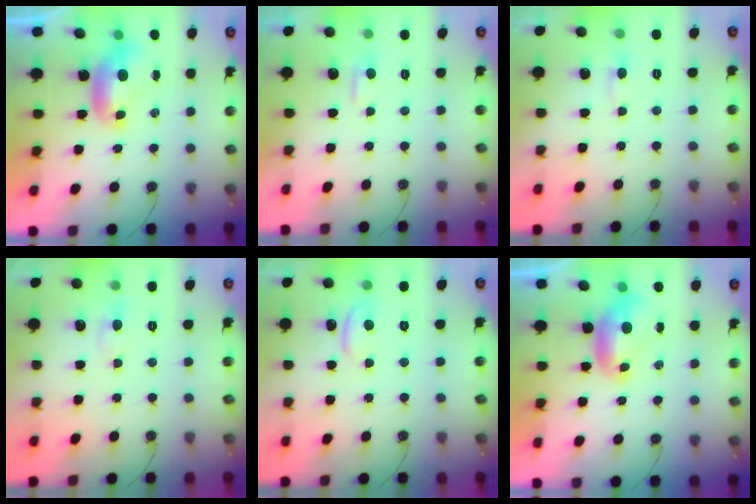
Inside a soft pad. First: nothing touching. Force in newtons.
{"total": 2.9, "press": 2.9, "slide": 0.4}
{"total": 0.7, "press": 0.6, "slide": 0.5}
{"total": 2.7, "press": 2.6, "slide": 0.8}
{"total": 0.6, "press": 0.2, "slide": 0.6}
{"total": 0.0}